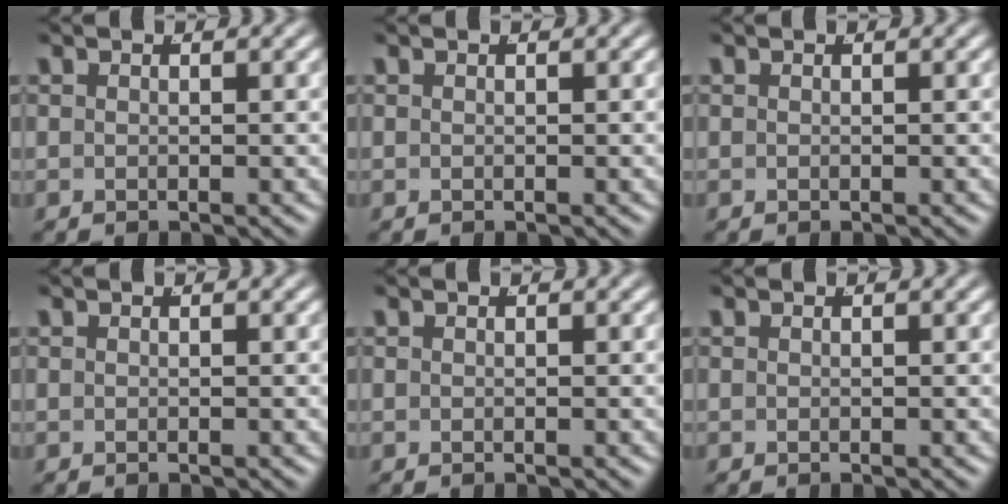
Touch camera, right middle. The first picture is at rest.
{"total": 0.0}
{"total": 0.0}
{"total": 0.0}
{"total": 0.0}
{"total": 0.0}